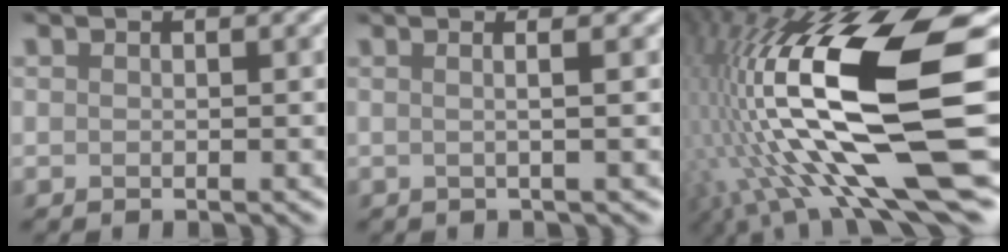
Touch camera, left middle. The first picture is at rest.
{"total": 4.0, "force": [1.0, 1.9, 3.4], "torque": [-0.034, 0.035, -0.023]}
{"total": 16.7, "force": [0.7, 5.3, 15.8], "torque": [-0.318, -0.001, 0.026]}